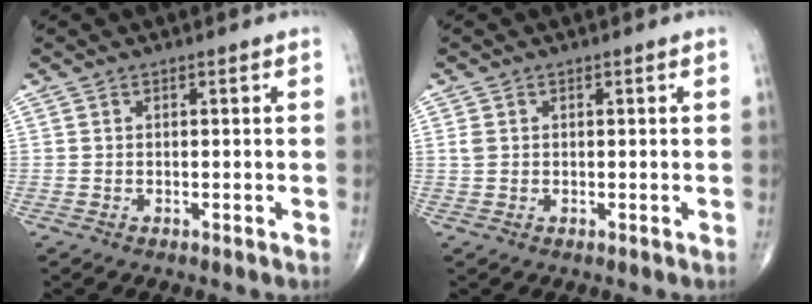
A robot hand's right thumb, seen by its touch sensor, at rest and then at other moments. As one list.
[{"total": 1.5, "force": [0.2, 1.2, 0.9], "torque": [-0.021, 0.003, 0.007]}]